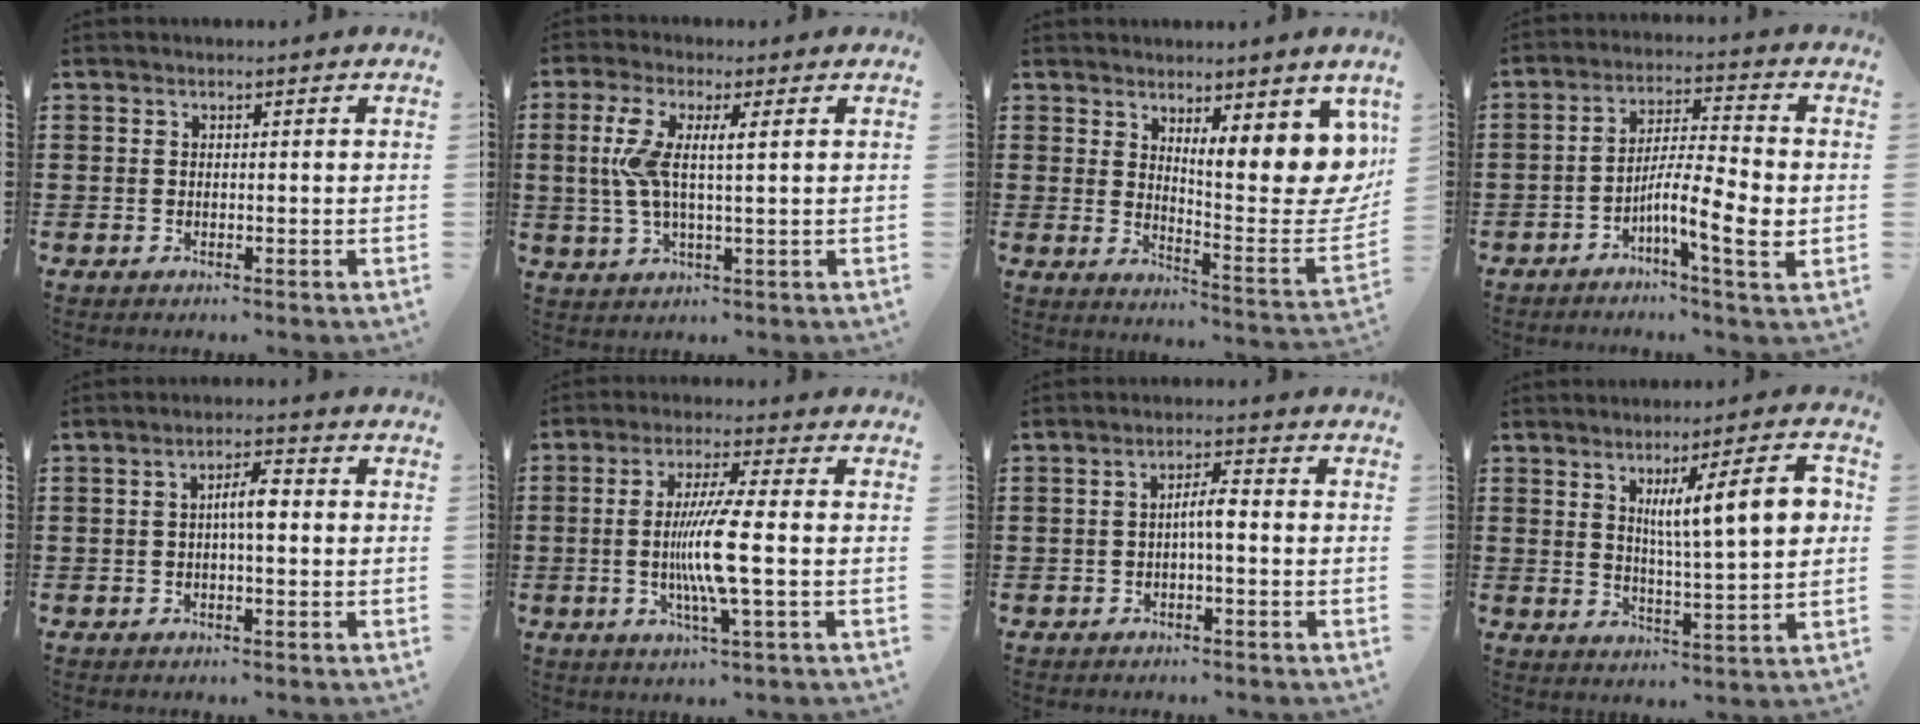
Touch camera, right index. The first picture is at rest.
{"total": 6.1, "force": [1.1, 1.3, 5.9], "torque": [-0.139, -0.009, 0.010]}
{"total": 9.4, "force": [5.6, 3.3, 6.9], "torque": [-0.098, -0.043, 0.098]}
{"total": 9.2, "force": [-2.8, 1.5, 8.7], "torque": [-0.159, -0.004, -0.053]}
{"total": 4.0, "force": [-0.1, 1.0, 3.9], "torque": [-0.072, 0.008, -0.005]}
{"total": 9.0, "force": [-1.2, 0.3, 8.9], "torque": [-0.181, -0.020, -0.031]}
{"total": 3.2, "force": [-0.5, 0.6, 3.1], "torque": [-0.058, 0.006, -0.013]}
{"total": 10.7, "force": [3.2, 1.9, 10.0], "torque": [-0.160, -0.003, 0.044]}